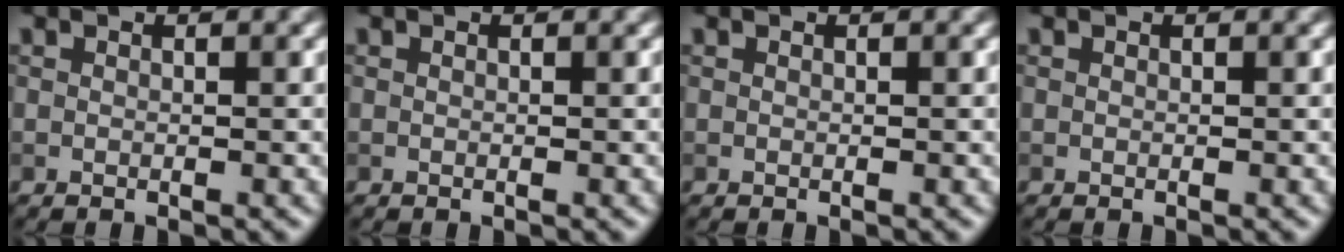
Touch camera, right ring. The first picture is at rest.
{"total": 0.0}
{"total": 0.0}
{"total": 0.0}